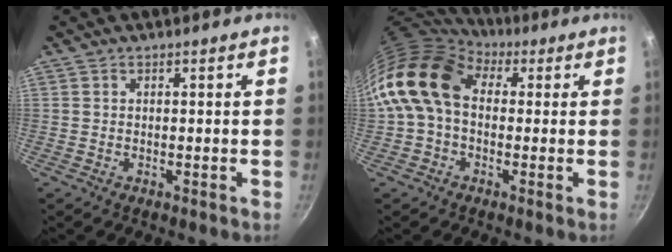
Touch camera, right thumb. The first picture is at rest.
{"total": 13.5, "force": [1.8, 9.8, 9.1], "torque": [-0.148, 0.017, 0.012]}